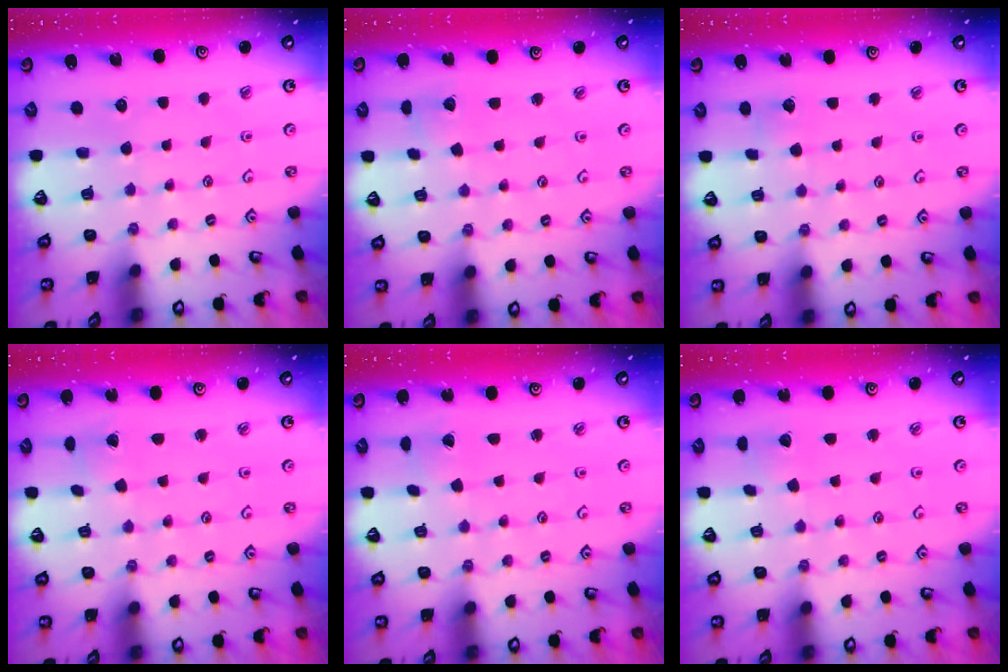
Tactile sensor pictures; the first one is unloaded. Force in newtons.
{"total": 2.2, "press": 2.2, "slide": 0.3}
{"total": 2.7, "press": 2.7, "slide": 0.4}
{"total": 2.4, "press": 2.4, "slide": 0.2}
{"total": 1.2, "press": 1.2, "slide": 0.1}
{"total": 2.6, "press": 2.6, "slide": 0.1}